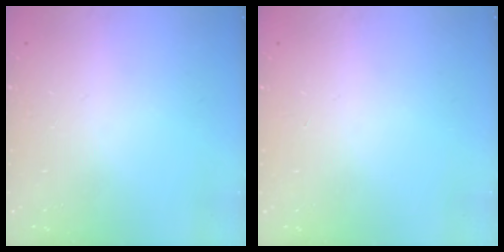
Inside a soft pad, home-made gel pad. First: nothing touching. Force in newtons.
{"total": 0.0}